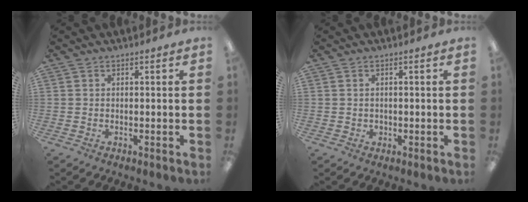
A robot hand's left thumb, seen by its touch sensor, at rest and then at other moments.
{"total": 1.0, "force": [0.3, 0.9, 0.4], "torque": [-0.010, 0.006, 0.003]}